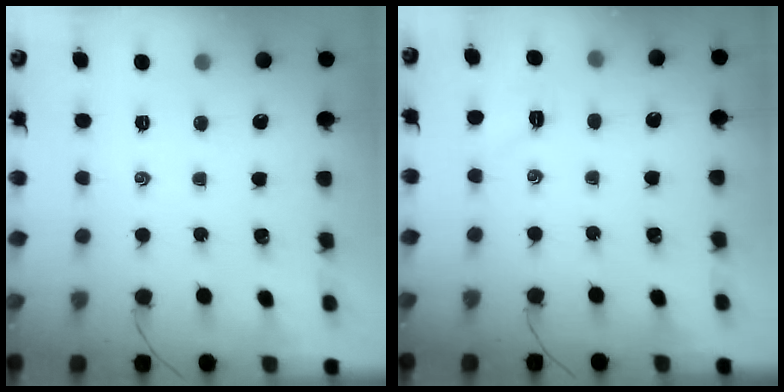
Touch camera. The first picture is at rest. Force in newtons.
{"total": 4.8, "press": 4.6, "slide": 1.1}